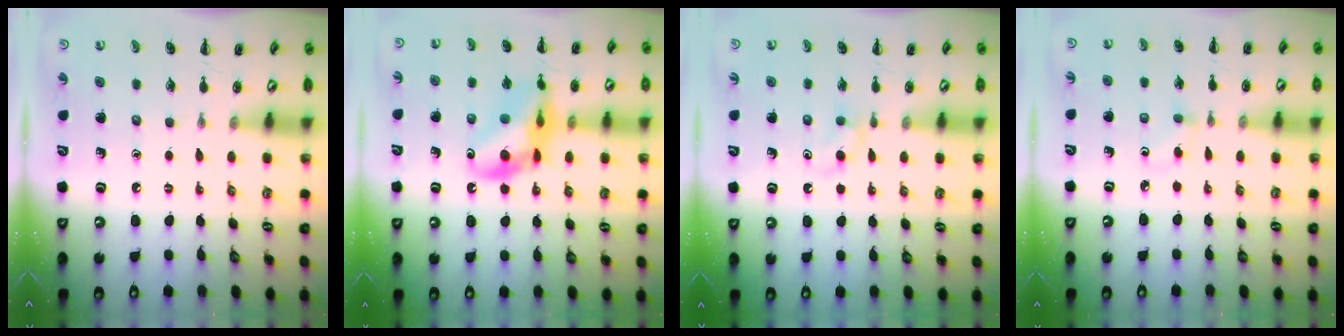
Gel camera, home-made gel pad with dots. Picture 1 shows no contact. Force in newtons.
{"total": 13.4, "press": 13.2, "slide": 2.5}
{"total": 4.5, "press": 4.1, "slide": 1.8}
{"total": 2.7, "press": 2.4, "slide": 1.1}